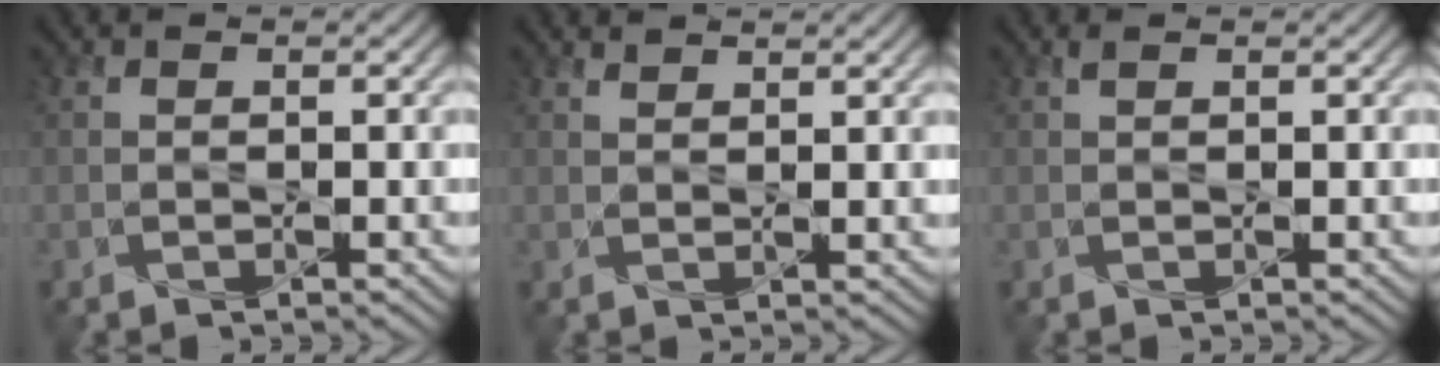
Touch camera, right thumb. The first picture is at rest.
{"total": 1.6, "force": [1.4, 0.2, 0.7], "torque": [-0.016, 0.003, 0.027]}
{"total": 0.6, "force": [0.4, 0.1, 0.3], "torque": [-0.010, 0.005, 0.008]}